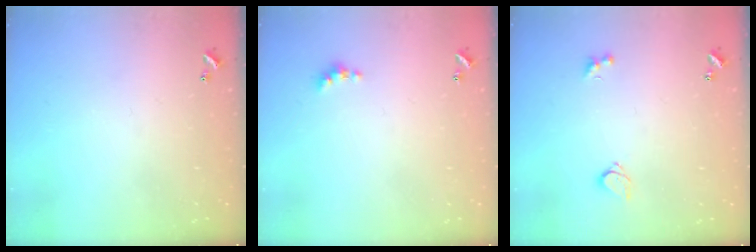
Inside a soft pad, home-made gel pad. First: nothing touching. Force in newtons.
{"total": 2.3, "press": 2.3, "slide": 0.5}
{"total": 2.8, "press": 2.5, "slide": 1.3}